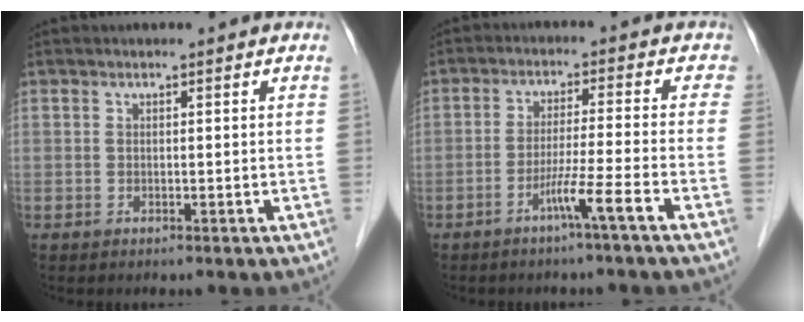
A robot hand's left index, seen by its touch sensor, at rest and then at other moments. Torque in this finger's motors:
{"motor_torque": [1.31, 0.45, 0.13, 0.06]}